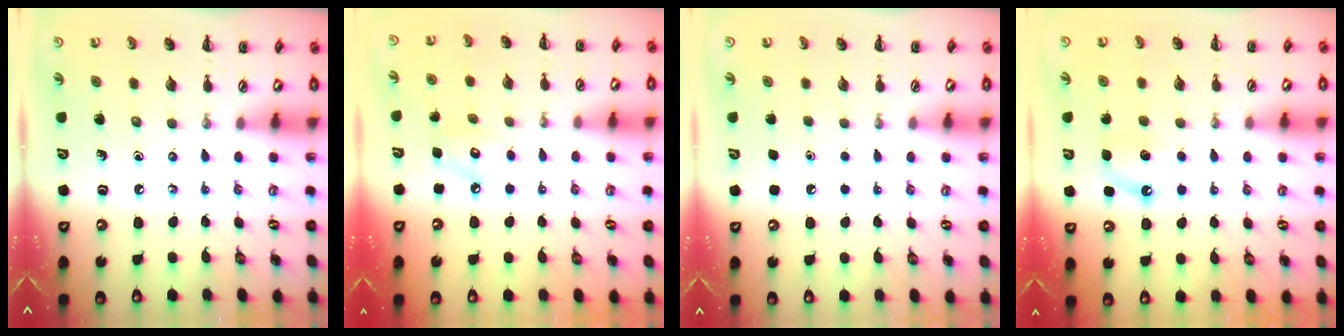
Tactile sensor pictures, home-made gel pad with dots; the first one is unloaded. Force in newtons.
{"total": 5.6, "press": 5.6, "slide": 0.5}
{"total": 1.7, "press": 1.7, "slide": 0.1}
{"total": 5.2, "press": 4.9, "slide": 1.4}